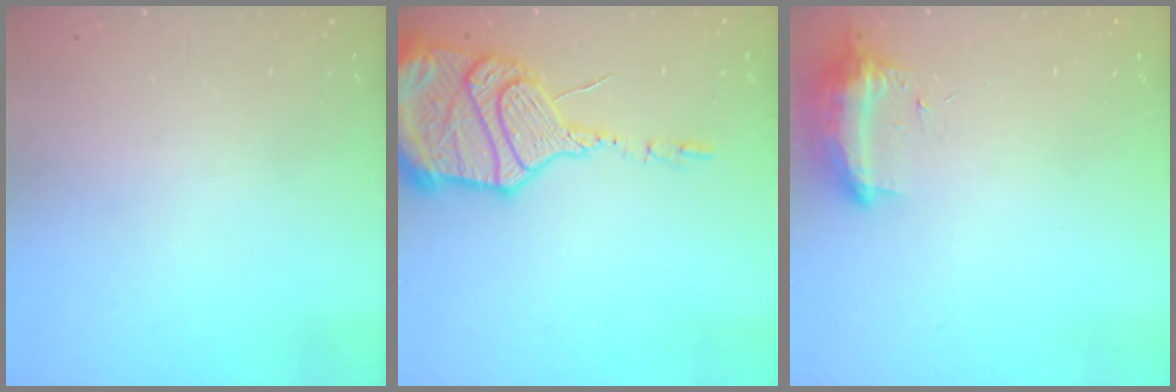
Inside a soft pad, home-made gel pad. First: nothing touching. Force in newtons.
{"total": 20.3, "press": 20.1, "slide": 2.1}
{"total": 9.9, "press": 9.8, "slide": 1.0}